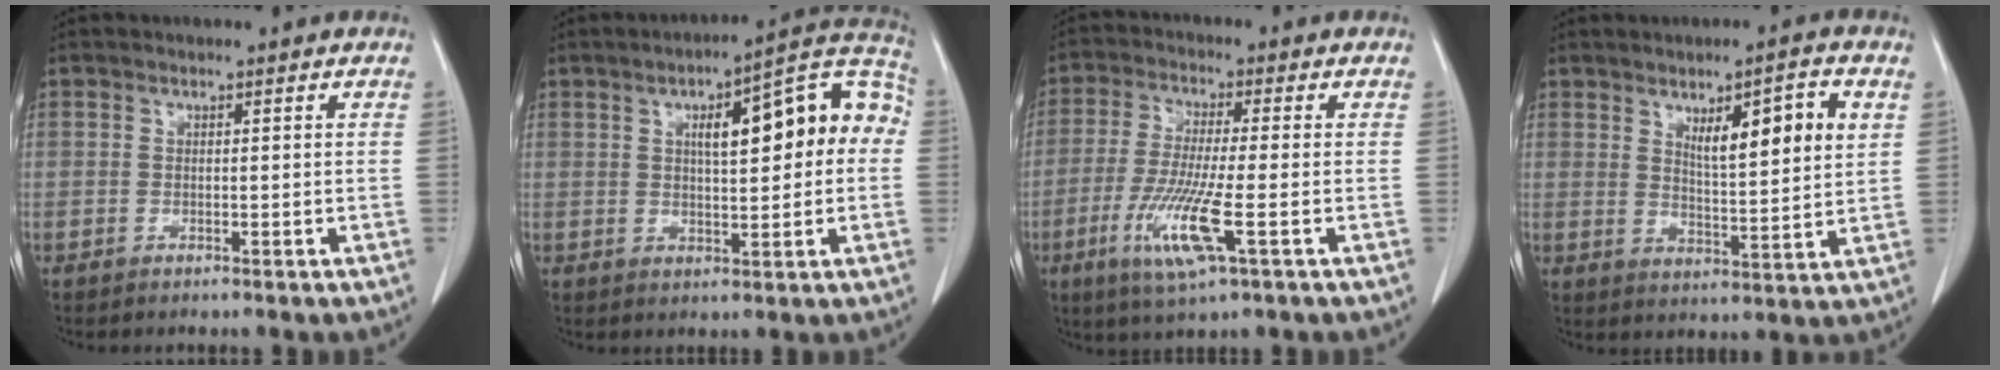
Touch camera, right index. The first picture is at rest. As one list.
[{"total": 15.9, "force": [2.6, 5.9, 14.5], "torque": [-0.188, 0.049, 0.035]}, {"total": 10.0, "force": [-3.5, 0.4, 9.4], "torque": [-0.195, -0.023, -0.067]}, {"total": 9.1, "force": [3.7, 1.4, 8.2], "torque": [-0.130, -0.002, 0.061]}]